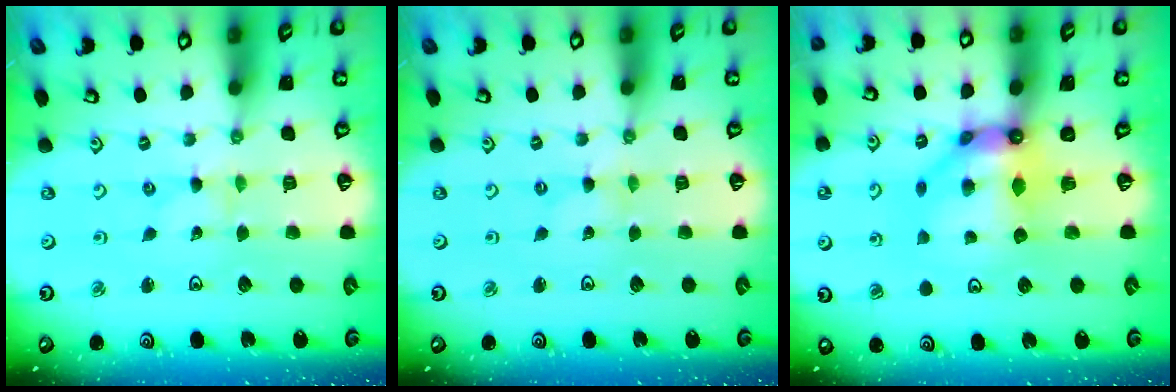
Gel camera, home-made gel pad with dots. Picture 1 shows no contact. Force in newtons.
{"total": 0.0}
{"total": 10.6, "press": 10.5, "slide": 0.9}